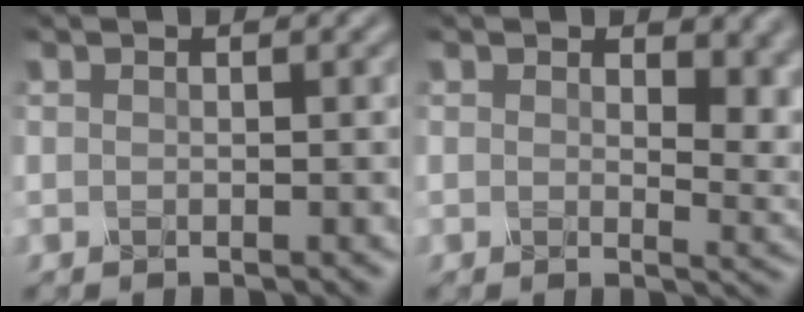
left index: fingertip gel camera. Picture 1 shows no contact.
{"total": 4.8, "force": [1.8, 2.7, 3.5], "torque": [-0.044, -0.013, 0.028]}